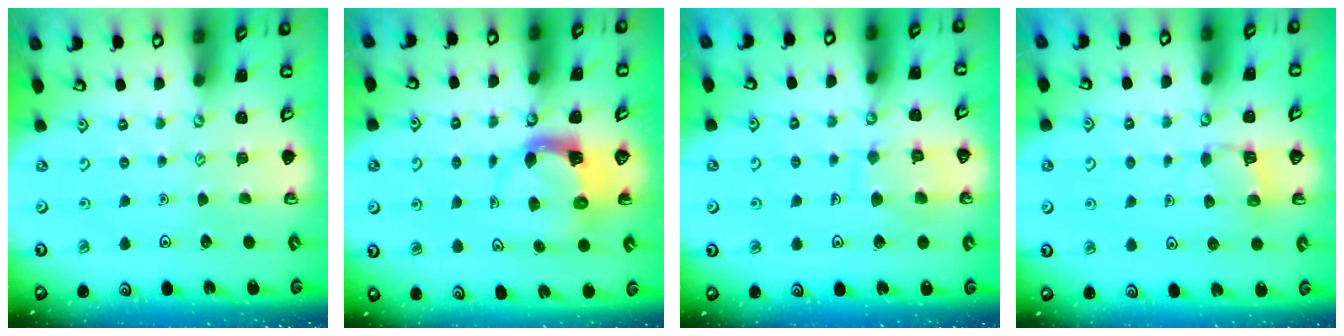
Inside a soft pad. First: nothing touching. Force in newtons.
{"total": 3.9, "press": 3.9, "slide": 0.6}
{"total": 9.4, "press": 9.4, "slide": 0.9}
{"total": 5.4, "press": 5.4, "slide": 0.4}